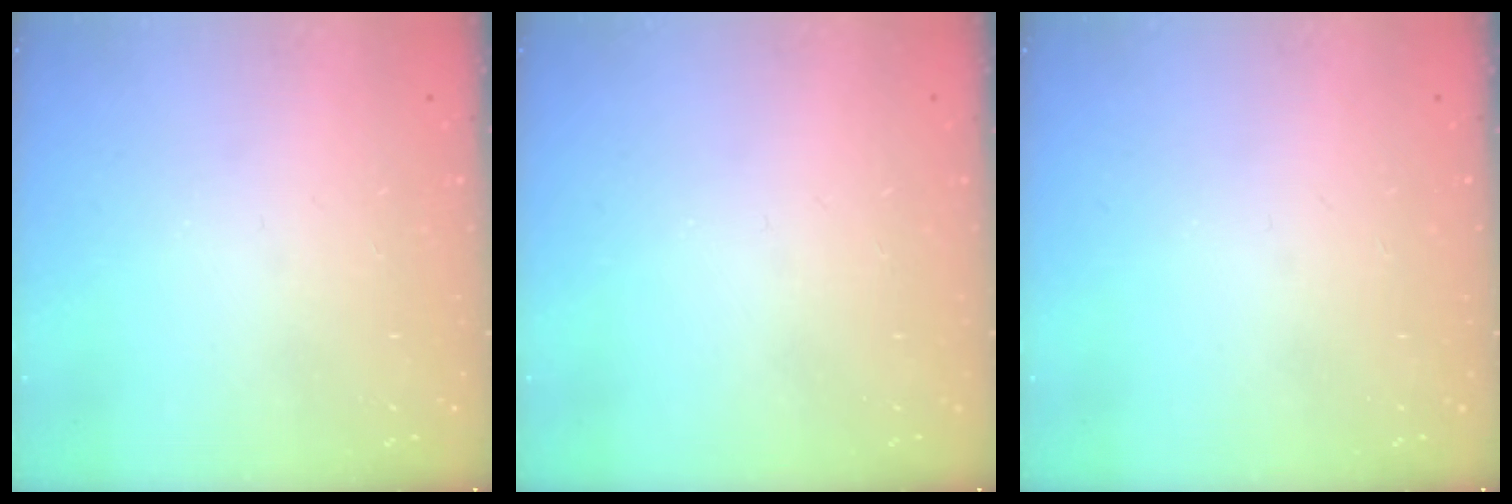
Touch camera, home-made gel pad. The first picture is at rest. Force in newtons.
{"total": 0.0}
{"total": 0.0}